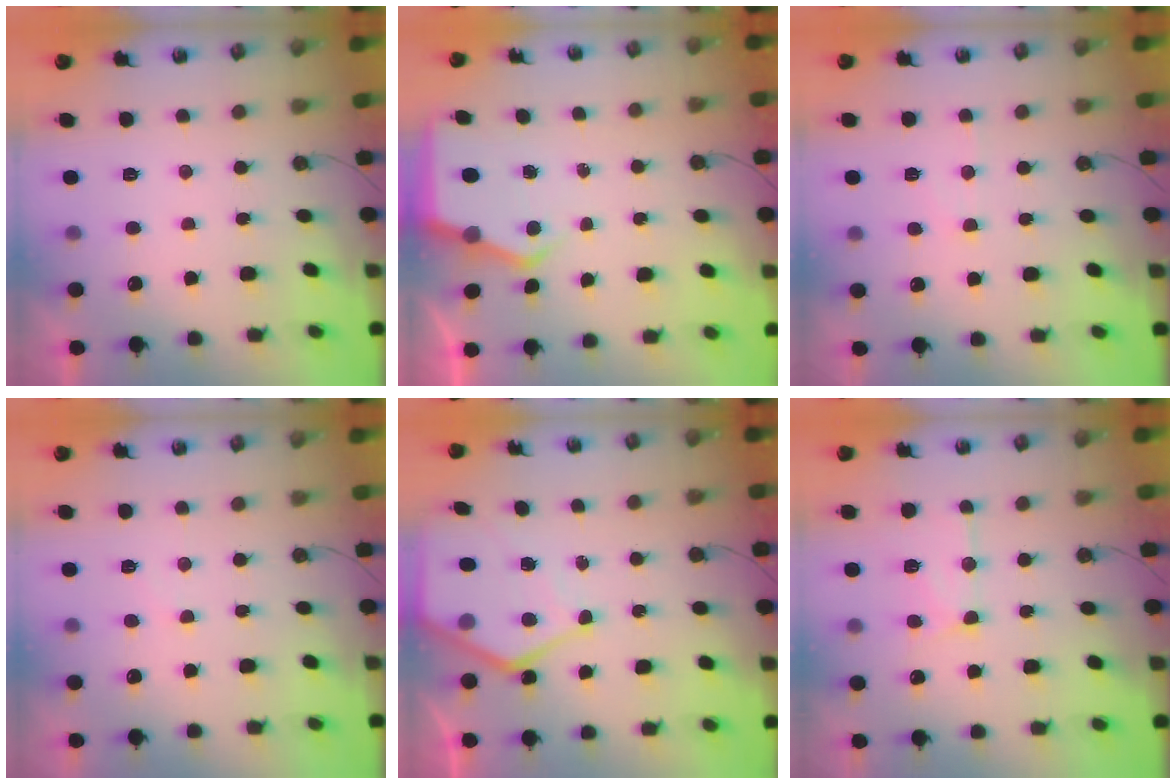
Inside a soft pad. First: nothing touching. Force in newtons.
{"total": 4.7, "press": 4.7, "slide": 0.5}
{"total": 5.8, "press": 5.8, "slide": 0.7}
{"total": 6.2, "press": 6.2, "slide": 0.8}
{"total": 9.7, "press": 9.7, "slide": 0.9}
{"total": 13.1, "press": 13.1, "slide": 1.2}